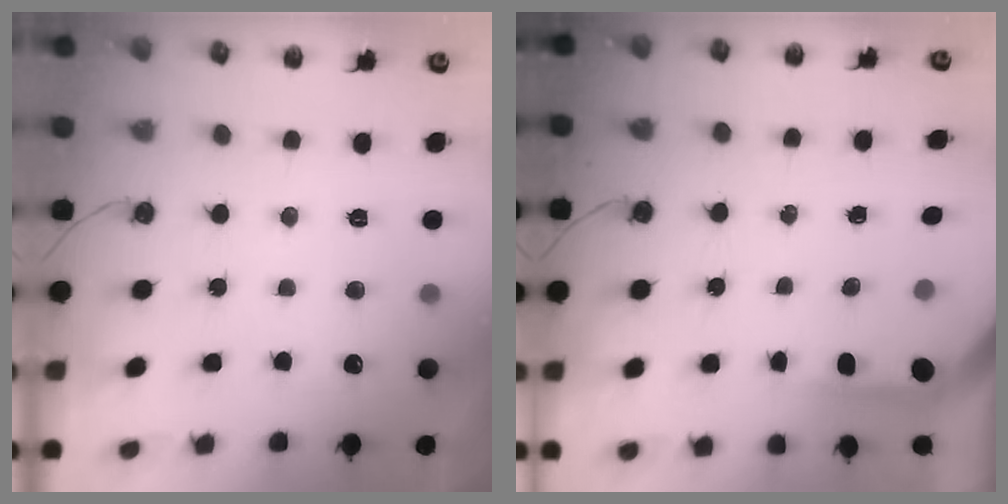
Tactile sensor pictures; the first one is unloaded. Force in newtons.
{"total": 3.5, "press": 3.5, "slide": 0.3}